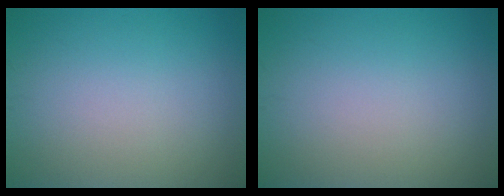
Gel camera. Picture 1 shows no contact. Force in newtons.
{"total": 0.0}